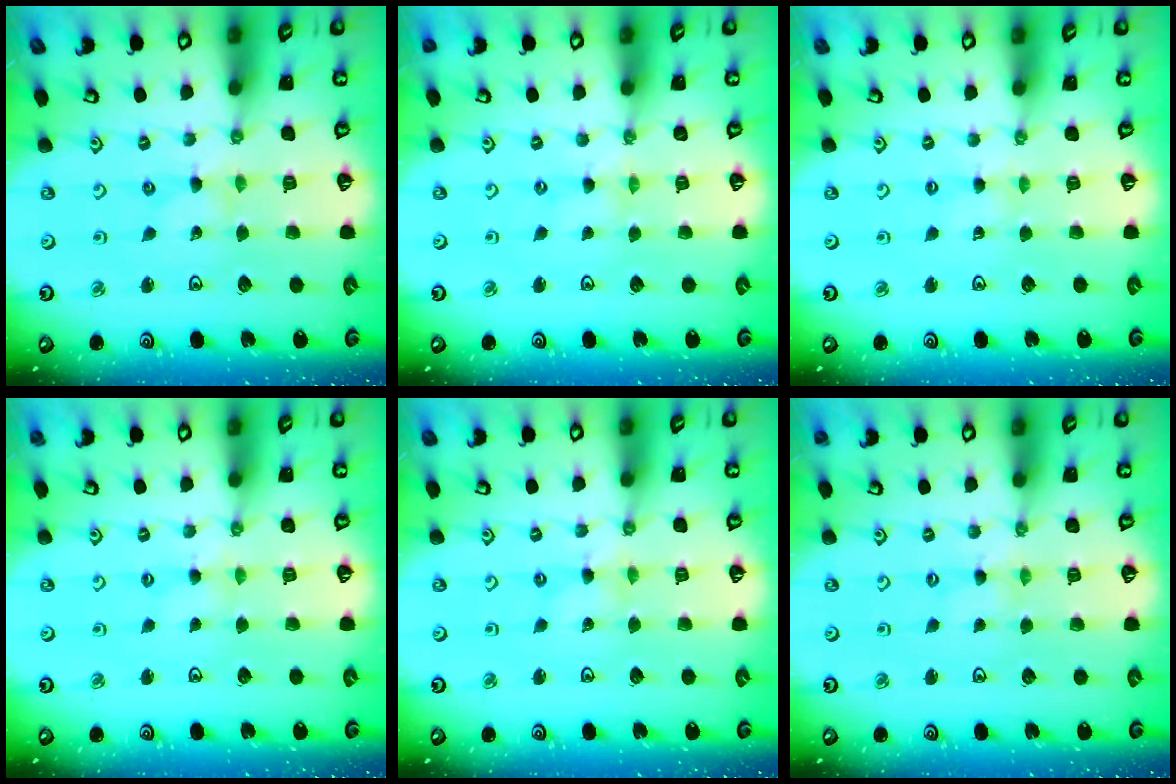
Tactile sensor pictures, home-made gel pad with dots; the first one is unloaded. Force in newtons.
{"total": 0.0}
{"total": 1.1, "press": 1.1, "slide": 0.2}
{"total": 1.8, "press": 1.8, "slide": 0.3}
{"total": 0.0}
{"total": 1.2, "press": 1.1, "slide": 0.2}